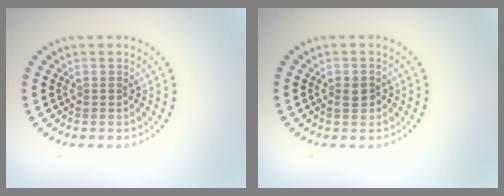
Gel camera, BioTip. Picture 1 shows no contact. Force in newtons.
{"total": 1.5, "press": 1.5, "slide": 0.1}